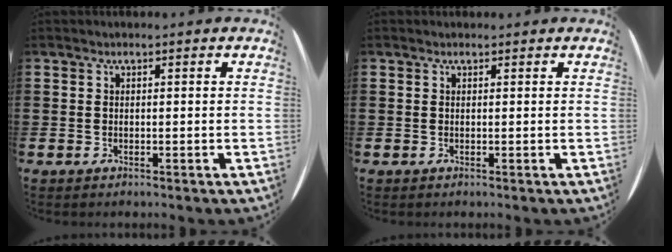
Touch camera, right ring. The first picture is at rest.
{"total": 0.0}